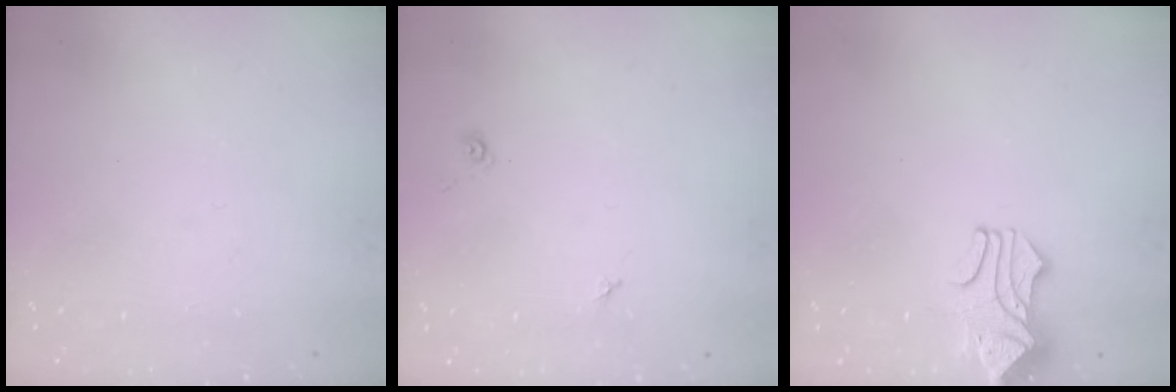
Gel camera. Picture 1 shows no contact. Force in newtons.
{"total": 2.2, "press": 2.1, "slide": 0.3}
{"total": 1.6, "press": 1.3, "slide": 1.0}